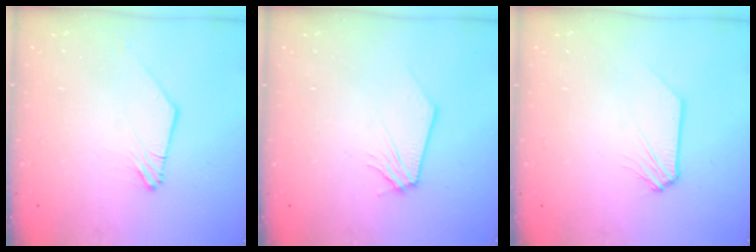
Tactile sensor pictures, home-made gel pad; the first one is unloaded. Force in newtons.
{"total": 0.0}
{"total": 0.0}